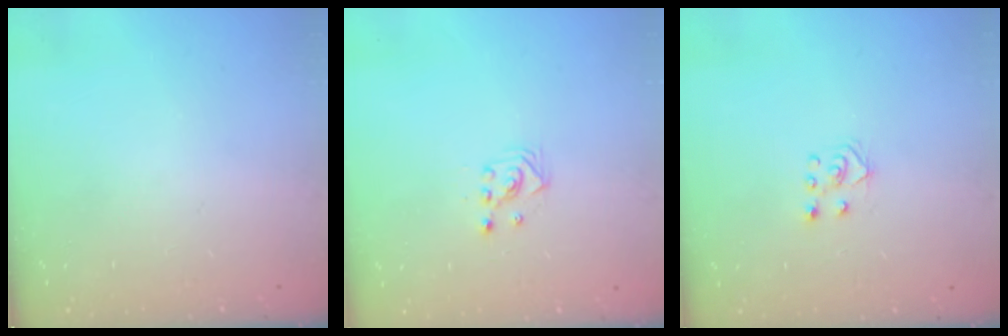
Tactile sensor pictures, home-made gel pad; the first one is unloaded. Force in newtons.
{"total": 2.2, "press": 2.2, "slide": 0.2}
{"total": 4.2, "press": 4.2, "slide": 0.3}